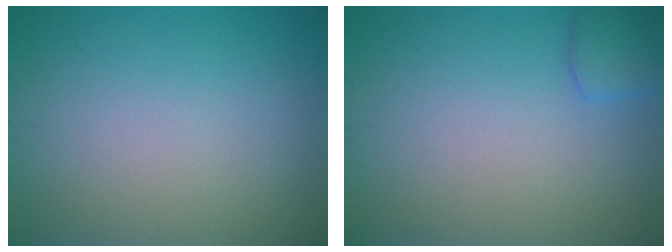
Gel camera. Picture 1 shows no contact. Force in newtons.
{"total": 2.0, "press": 2.0, "slide": 0.1}